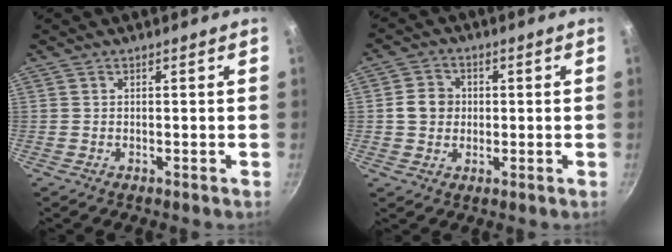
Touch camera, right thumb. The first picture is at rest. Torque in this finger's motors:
{"motor_torque": [-0.60, 0.86, 0.64, -0.42, 0.01]}